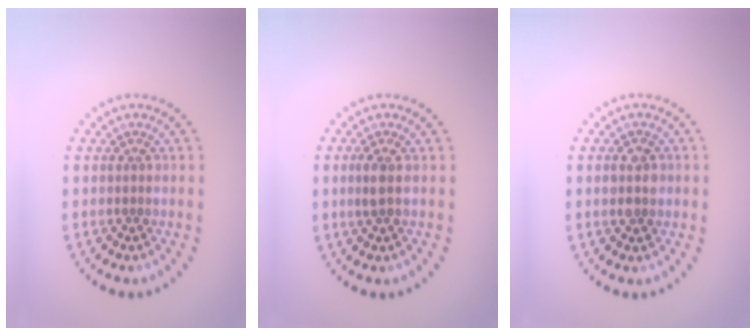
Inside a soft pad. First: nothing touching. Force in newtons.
{"total": 1.4, "press": 1.3, "slide": 0.5}
{"total": 2.1, "press": 2.1, "slide": 0.4}